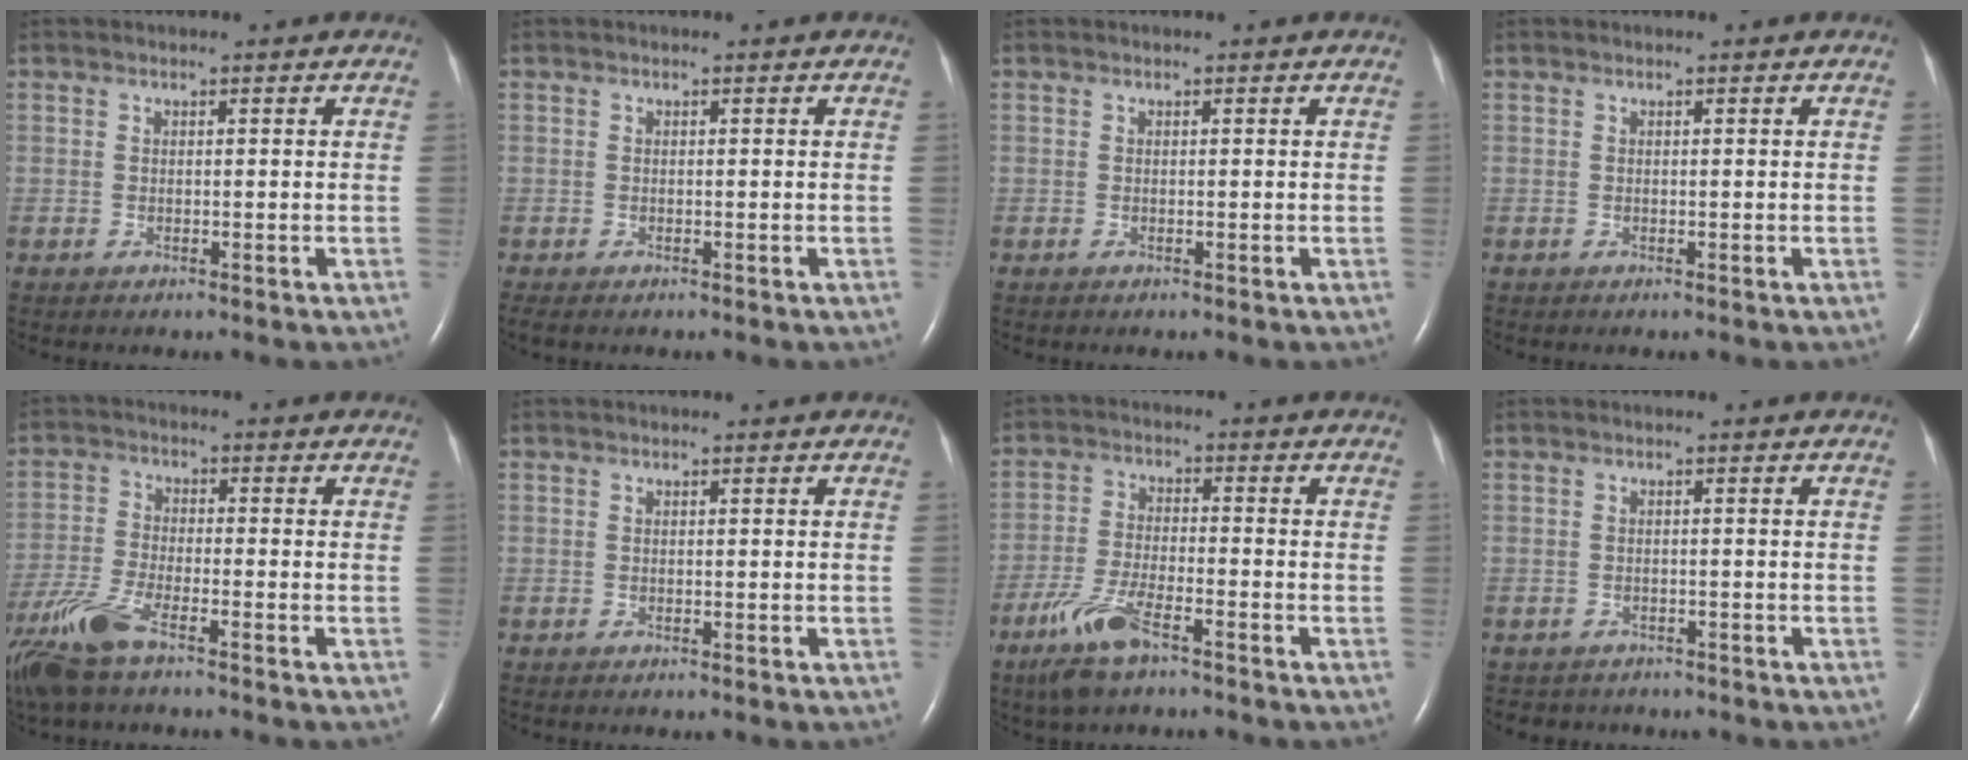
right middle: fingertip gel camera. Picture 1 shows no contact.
{"total": 0.8, "force": [-0.7, 0.2, 0.4], "torque": [-0.009, -0.003, -0.010]}
{"total": 0.0}
{"total": 0.0}
{"total": 8.9, "force": [-6.3, 1.7, 6.1], "torque": [-0.143, -0.022, -0.124]}
{"total": 0.0}
{"total": 7.9, "force": [-5.2, 1.5, 5.7], "torque": [-0.130, -0.015, -0.100]}
{"total": 3.0, "force": [-2.6, 1.4, -0.1], "torque": [-0.007, 0.000, -0.035]}